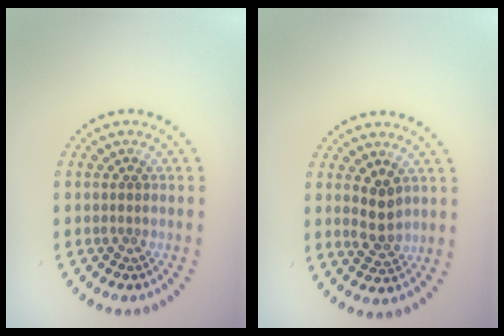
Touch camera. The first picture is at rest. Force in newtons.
{"total": 2.6, "press": 2.5, "slide": 0.6}